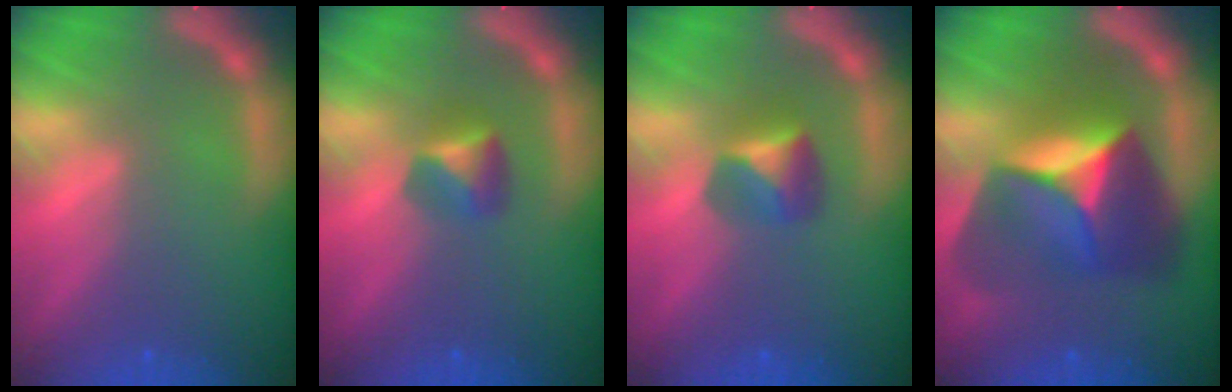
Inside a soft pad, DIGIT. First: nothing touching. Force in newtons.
{"total": 2.4}
{"total": 2.9}
{"total": 10.0}